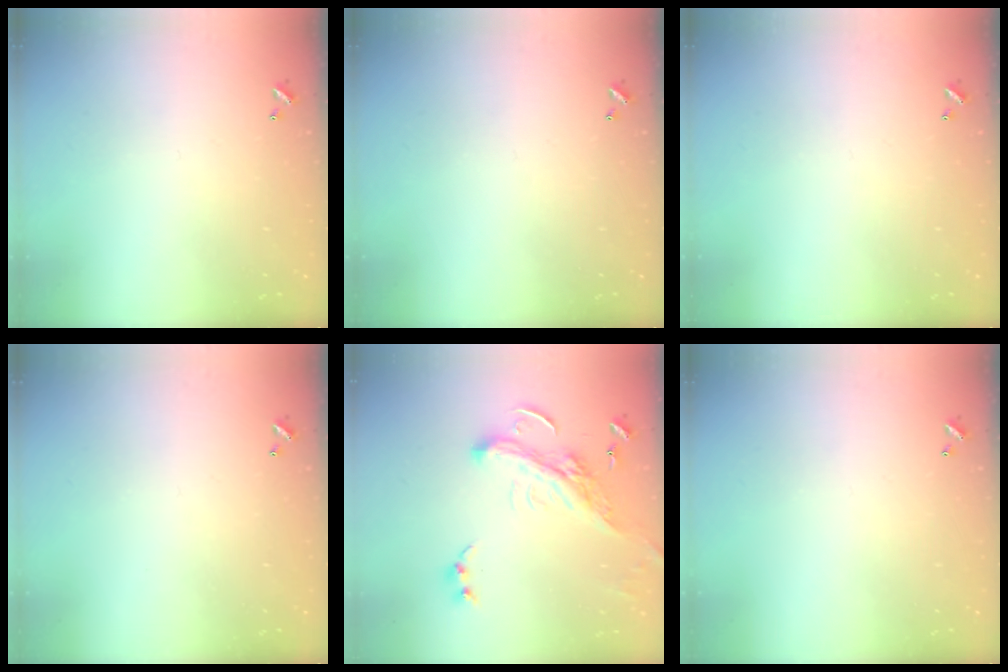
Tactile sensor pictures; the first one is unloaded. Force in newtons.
{"total": 0.0}
{"total": 0.0}
{"total": 0.0}
{"total": 6.7, "press": 6.5, "slide": 1.6}
{"total": 0.0}